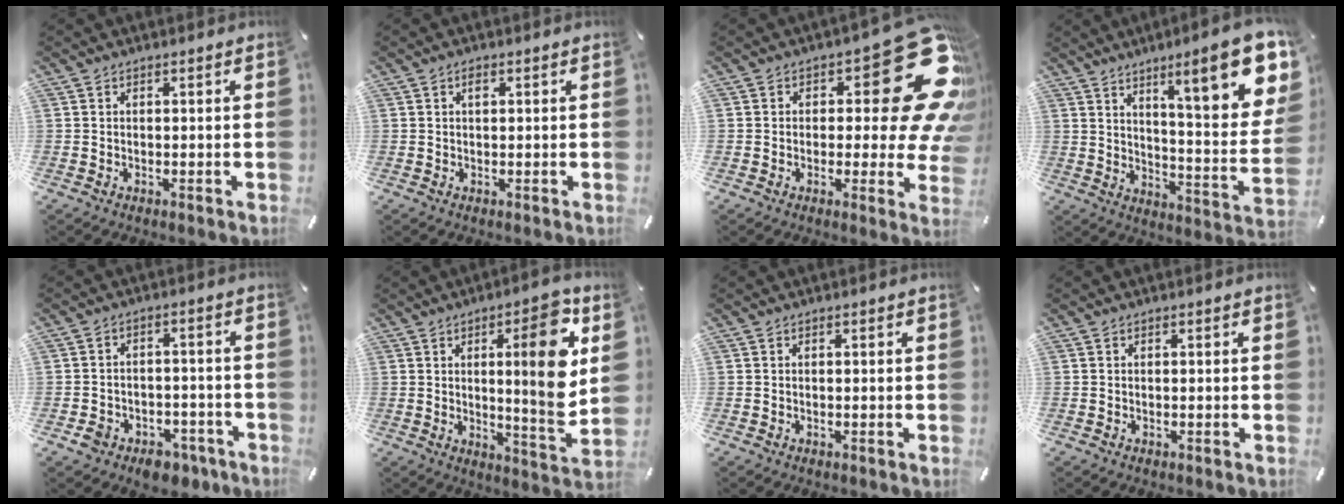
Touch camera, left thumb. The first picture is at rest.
{"total": 1.3, "force": [0.5, 0.6, 1.0], "torque": [-0.014, 0.000, 0.006]}
{"total": 25.6, "force": [9.3, 11.2, 21.0], "torque": [-0.251, -0.064, 0.164]}
{"total": 19.5, "force": [11.2, 4.9, 15.2], "torque": [-0.212, -0.078, 0.171]}
{"total": 6.4, "force": [-3.8, 4.6, 2.3], "torque": [-0.021, 0.029, -0.064]}
{"total": 16.6, "force": [4.4, 3.3, 15.6], "torque": [-0.206, -0.028, 0.054]}
{"total": 0.0}
{"total": 0.0}